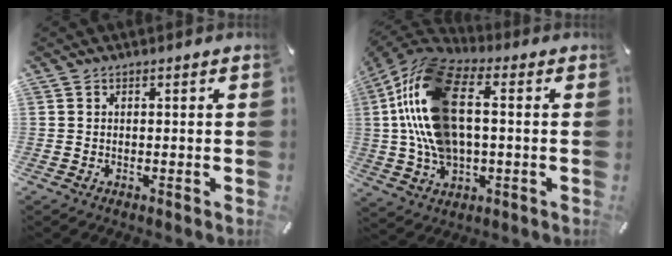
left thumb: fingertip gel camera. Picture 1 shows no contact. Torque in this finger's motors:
{"motor_torque": [0.87, 1.72, 2.77, 0.00, 0.51]}